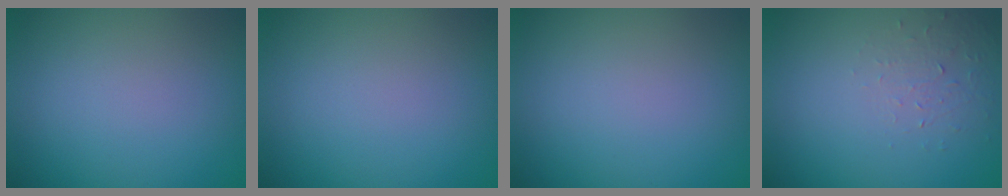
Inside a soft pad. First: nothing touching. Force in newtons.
{"total": 0.0}
{"total": 0.0}
{"total": 1.3, "press": 0.6, "slide": 1.2}